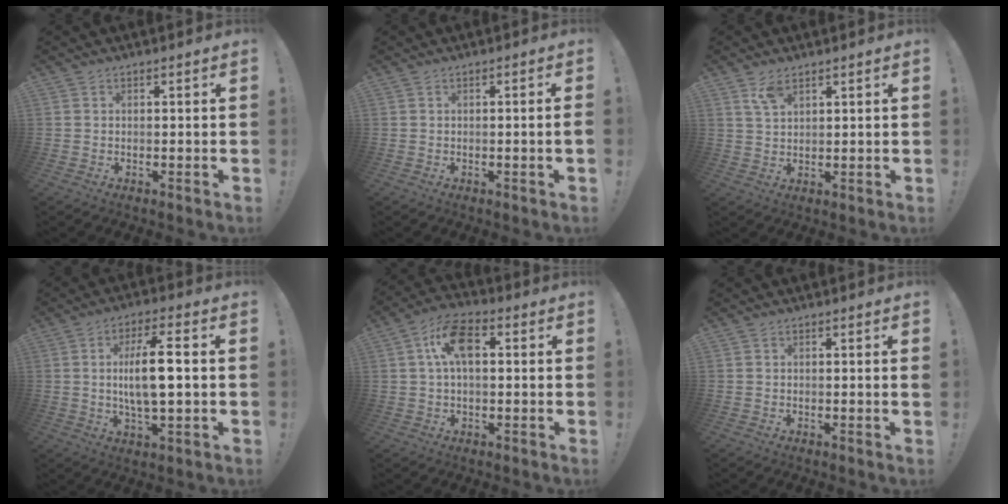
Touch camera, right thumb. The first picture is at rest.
{"total": 1.9, "force": [-0.3, -0.4, 1.9], "torque": [-0.030, -0.001, -0.008]}
{"total": 5.1, "force": [3.2, 2.3, 3.2], "torque": [-0.057, -0.012, 0.060]}
{"total": 11.9, "force": [0.7, 3.5, 11.4], "torque": [-0.203, -0.002, 0.001]}
{"total": 11.0, "force": [2.4, 6.3, 8.8], "torque": [-0.158, 0.016, 0.046]}
{"total": 0.8, "force": [0.4, -0.2, 0.6], "torque": [-0.011, -0.001, 0.007]}